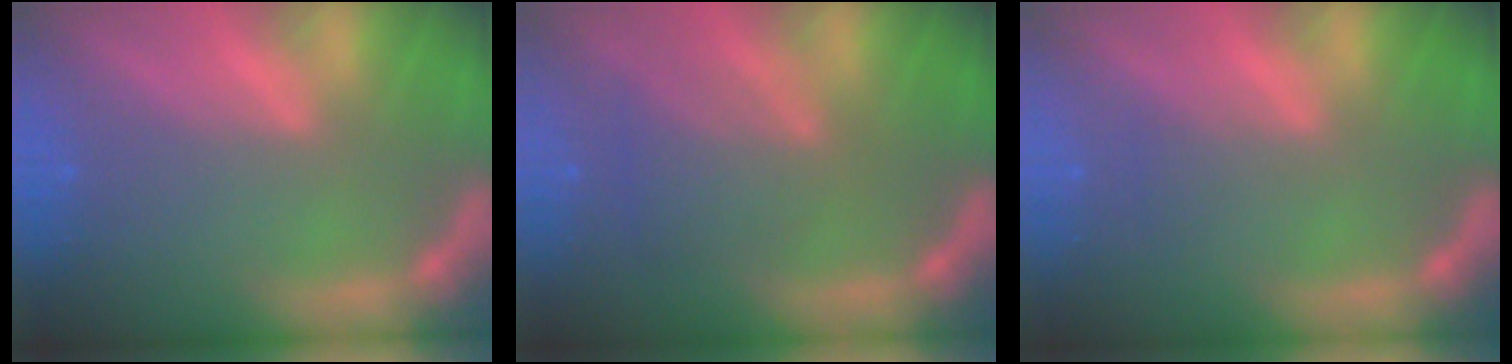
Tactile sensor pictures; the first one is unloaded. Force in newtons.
{"total": 4.0}
{"total": 1.0}